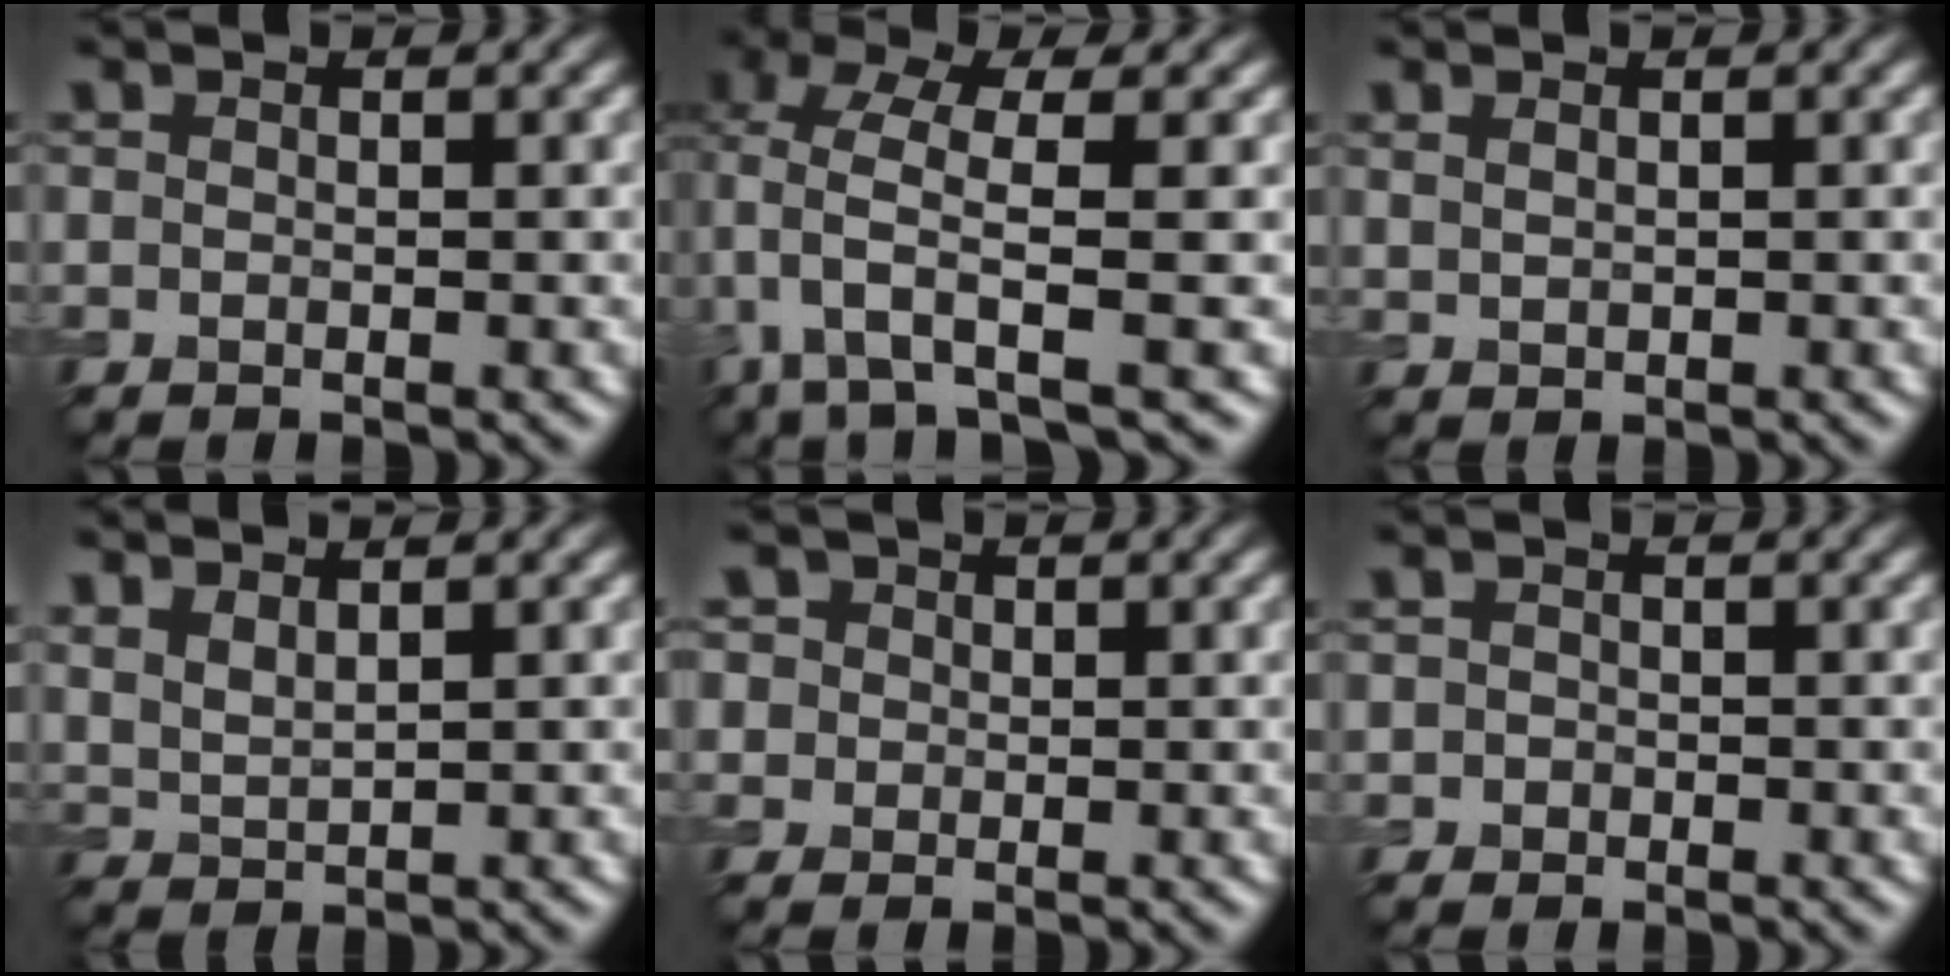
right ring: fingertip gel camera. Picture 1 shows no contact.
{"total": 5.3, "force": [0.1, 1.6, 5.1], "torque": [-0.110, -0.005, -0.001]}
{"total": 1.0, "force": [0.6, 0.5, 0.6], "torque": [-0.018, -0.002, 0.018]}
{"total": 2.4, "force": [1.9, 0.8, 1.2], "torque": [-0.029, 0.004, 0.045]}
{"total": 5.0, "force": [2.2, 4.0, 2.0], "torque": [-0.043, 0.020, 0.017]}
{"total": 1.0, "force": [-0.2, 1.0, 0.2], "torque": [0.009, -0.004, -0.008]}